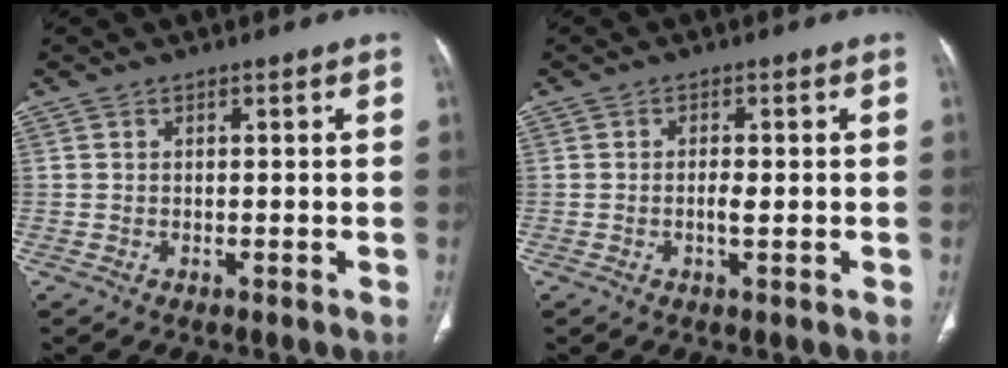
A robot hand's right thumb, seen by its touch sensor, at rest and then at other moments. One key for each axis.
{"total": 2.0, "fx": -0.3, "fy": 0.7, "fz": 1.9, "tx": -0.039, "ty": 0.000, "tz": -0.007}